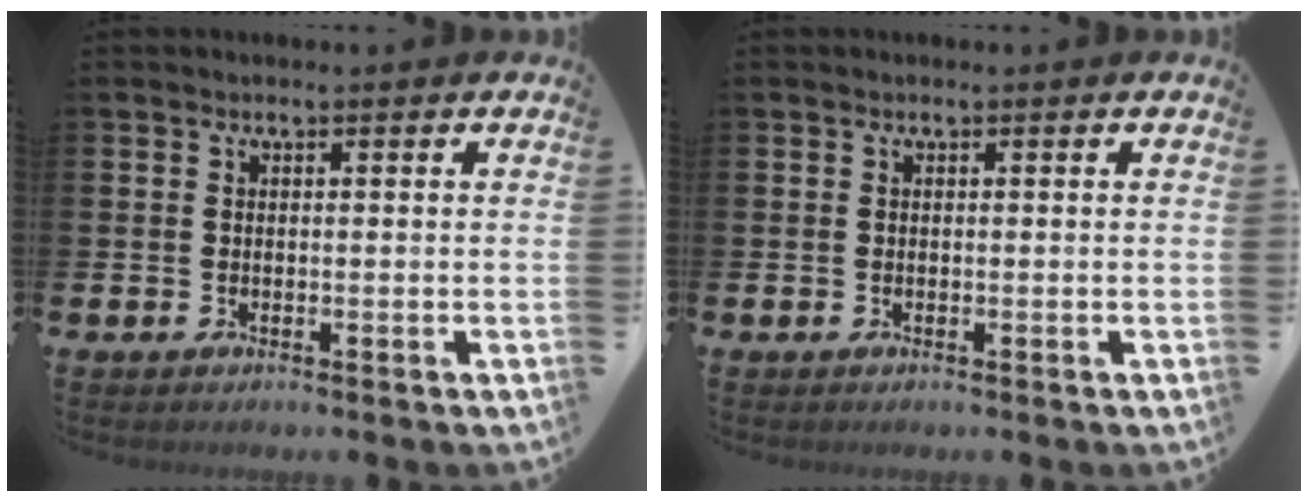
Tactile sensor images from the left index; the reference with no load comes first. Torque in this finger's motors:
{"motor_torque": [-0.01, 0.04, 0.00, -0.01]}